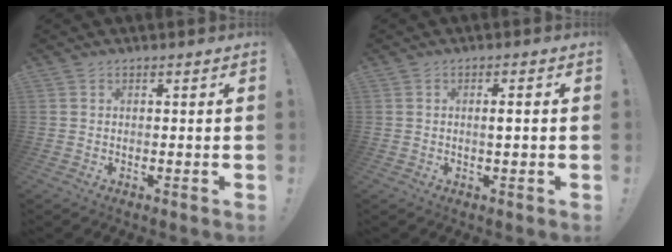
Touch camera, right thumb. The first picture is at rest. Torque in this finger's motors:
{"motor_torque": [0.18, -0.34, 0.01, 0.21, 0.10]}